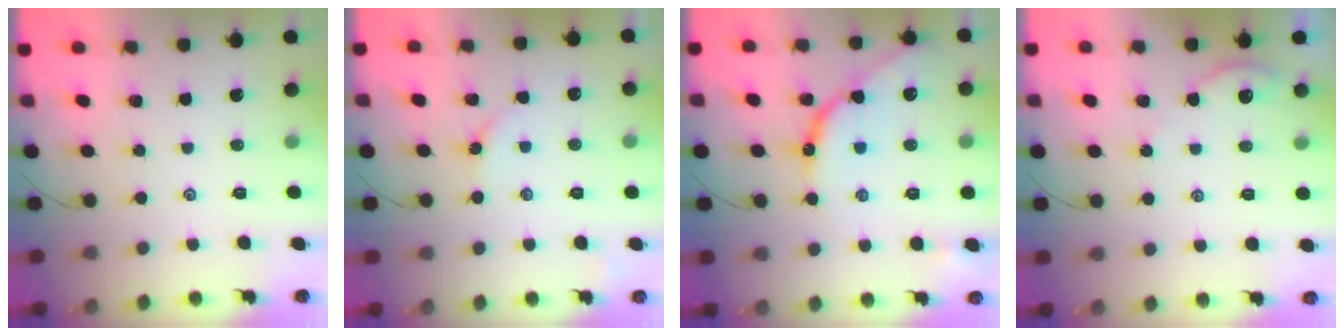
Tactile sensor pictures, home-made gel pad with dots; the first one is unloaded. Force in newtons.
{"total": 2.3, "press": 2.3, "slide": 0.4}
{"total": 9.9, "press": 9.9, "slide": 1.0}
{"total": 2.7, "press": 2.7, "slide": 0.4}